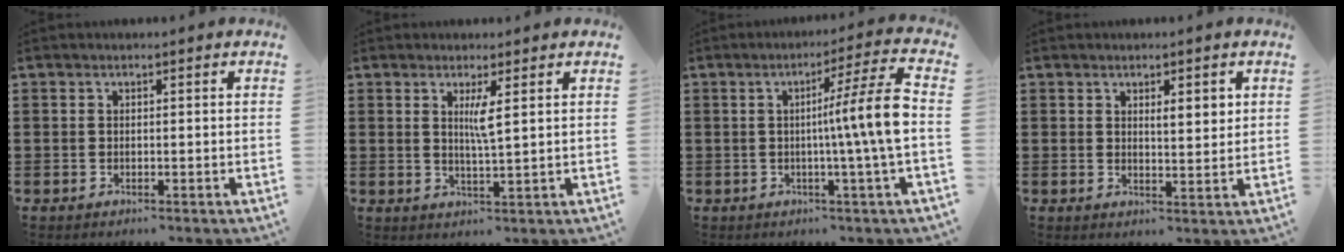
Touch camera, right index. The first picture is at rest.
{"total": 3.0, "force": [1.1, 0.0, 2.8], "torque": [-0.059, -0.004, 0.016]}
{"total": 10.1, "force": [-0.2, -0.3, 10.1], "torque": [-0.164, -0.011, -0.013]}
{"total": 3.0, "force": [1.2, 1.0, 2.5], "torque": [-0.035, -0.001, 0.015]}